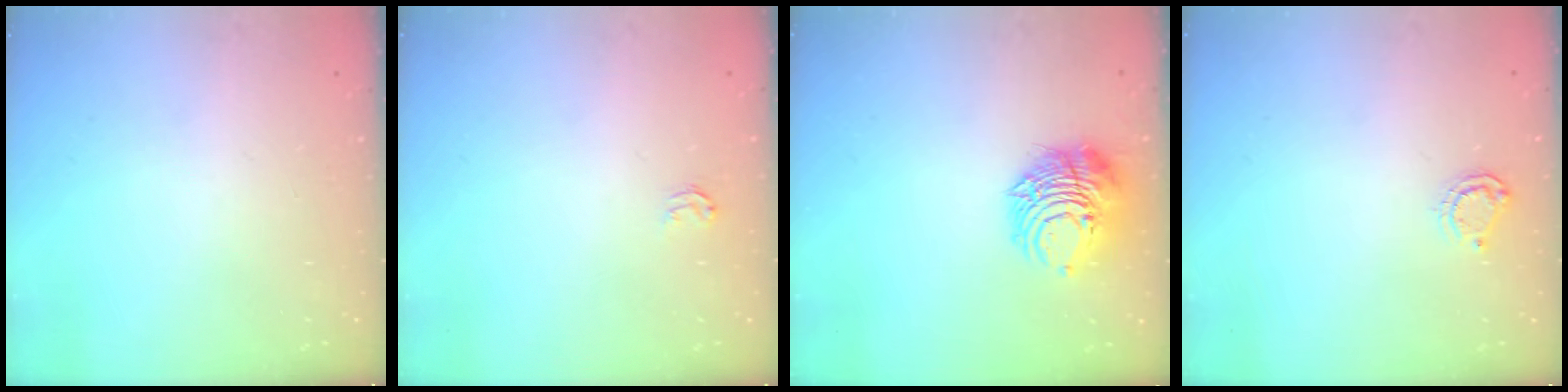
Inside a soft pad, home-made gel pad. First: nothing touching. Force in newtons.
{"total": 2.9, "press": 2.9, "slide": 0.1}
{"total": 9.5, "press": 9.4, "slide": 1.3}
{"total": 5.1, "press": 5.0, "slide": 0.5}